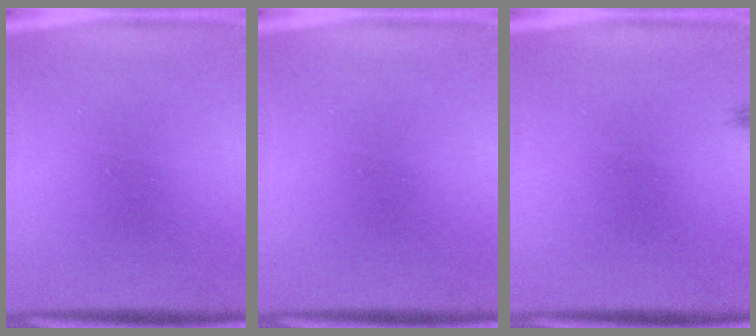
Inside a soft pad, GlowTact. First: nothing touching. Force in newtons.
{"total": 0.0}
{"total": 0.6}